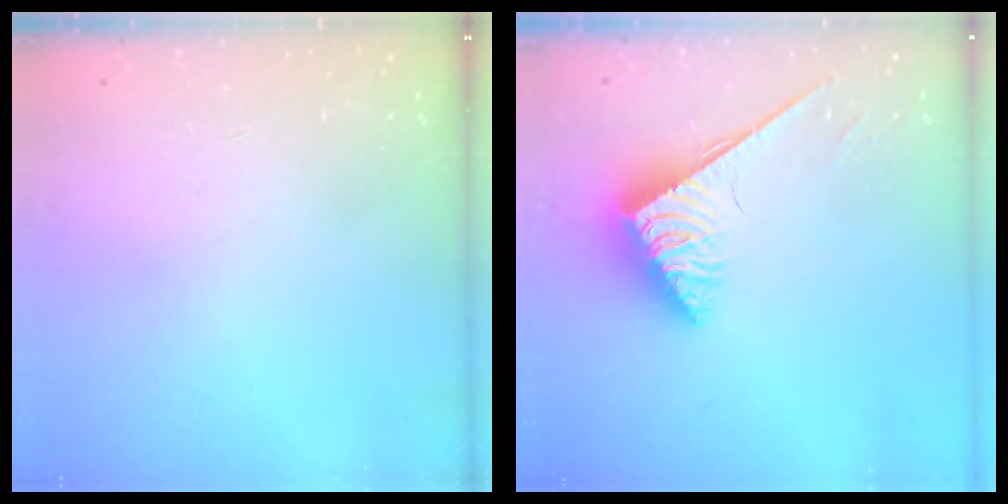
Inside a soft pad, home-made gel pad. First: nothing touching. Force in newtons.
{"total": 3.7, "press": 3.7, "slide": 0.6}